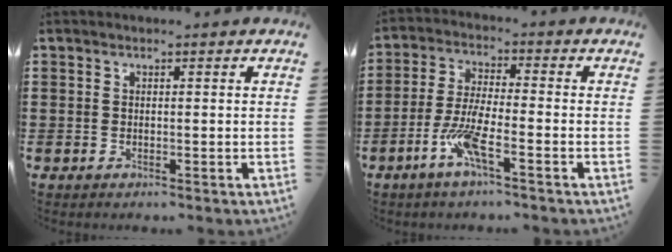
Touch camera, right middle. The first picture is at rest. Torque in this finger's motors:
{"motor_torque": [0.11, 0.35, 0.25, 0.21]}